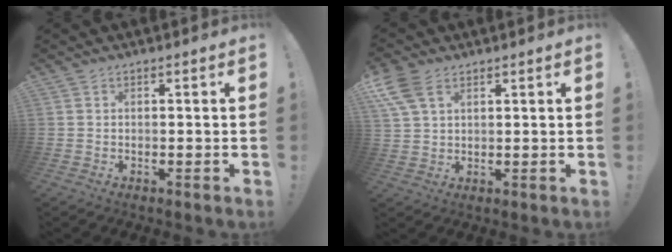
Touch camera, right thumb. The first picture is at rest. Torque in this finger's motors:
{"motor_torque": [0.05, 0.83, 1.01, 0.80, 0.05]}